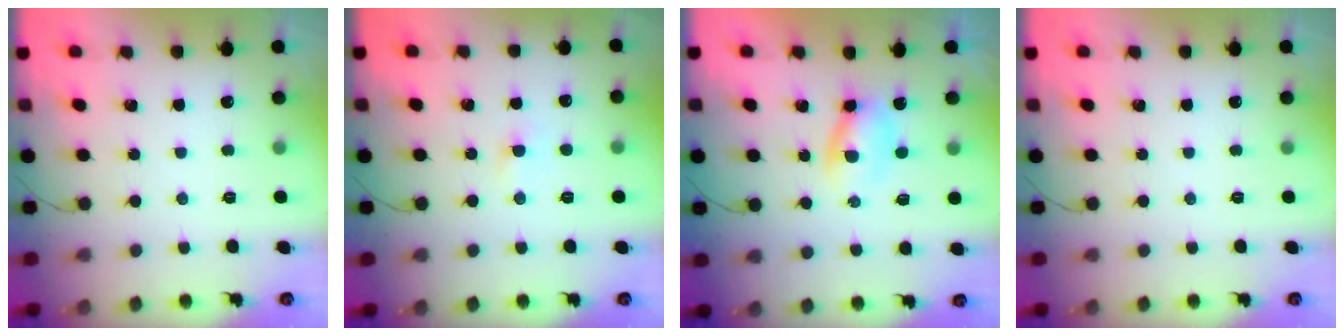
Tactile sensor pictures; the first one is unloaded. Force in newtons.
{"total": 1.9, "press": 1.7, "slide": 0.9}
{"total": 2.8, "press": 2.5, "slide": 1.2}
{"total": 0.0}